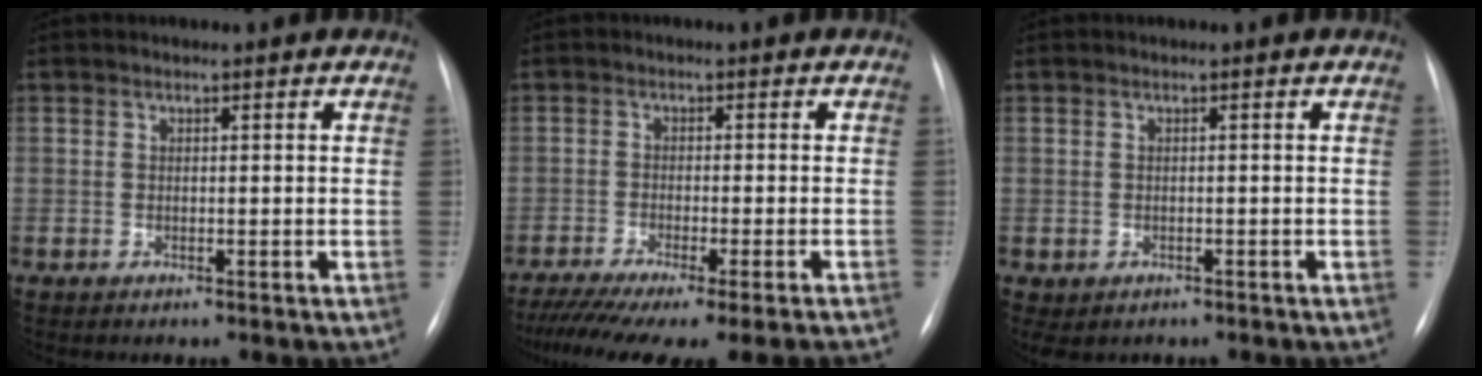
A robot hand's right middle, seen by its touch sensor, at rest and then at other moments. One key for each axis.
{"total": 14.4, "fx": -12.4, "fy": -0.5, "fz": 7.4, "tx": -0.095, "ty": -0.039, "tz": -0.179}
{"total": 2.0, "fx": -1.0, "fy": 1.6, "fz": 0.6, "tx": -0.010, "ty": 0.000, "tz": -0.007}